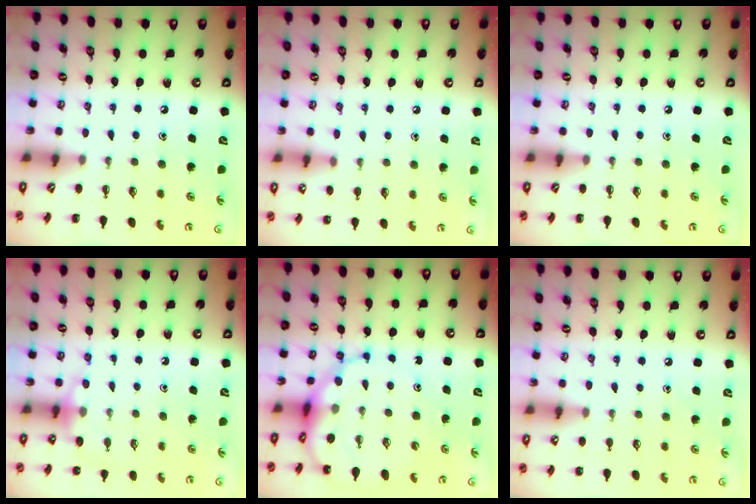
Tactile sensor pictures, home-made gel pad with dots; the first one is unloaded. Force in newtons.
{"total": 6.4, "press": 6.2, "slide": 1.7}
{"total": 0.0}
{"total": 7.1, "press": 6.9, "slide": 1.6}
{"total": 12.4, "press": 12.0, "slide": 3.4}
{"total": 5.7, "press": 5.4, "slide": 1.8}